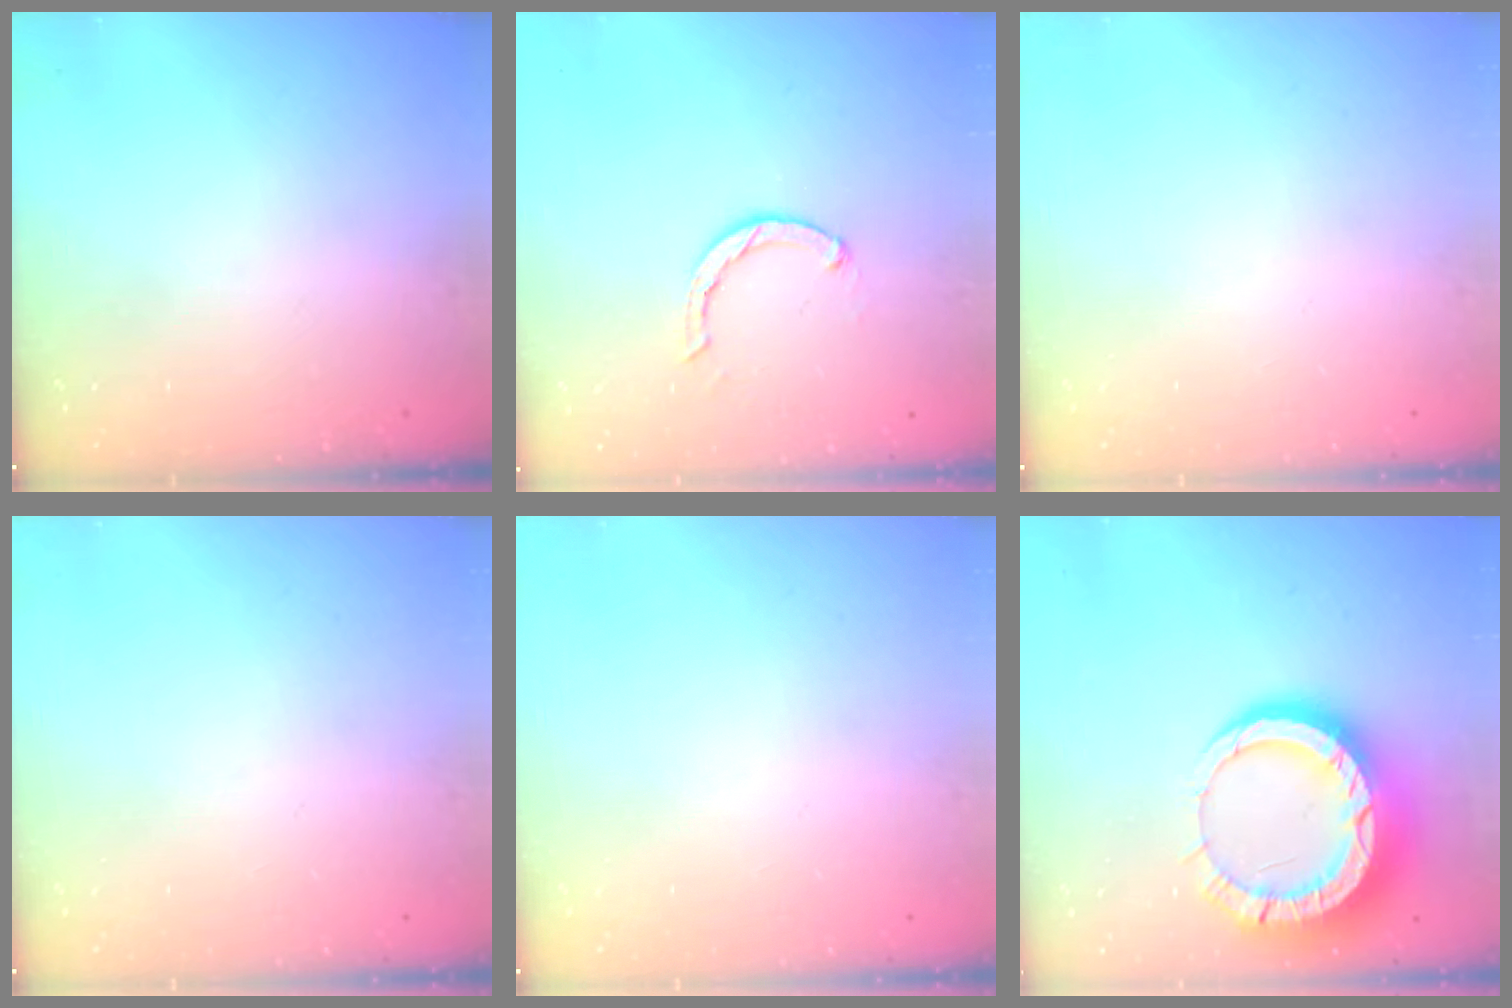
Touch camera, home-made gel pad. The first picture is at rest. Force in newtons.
{"total": 2.3, "press": 2.3, "slide": 0.3}
{"total": 0.0}
{"total": 0.0}
{"total": 0.0}
{"total": 18.7, "press": 18.6, "slide": 1.9}